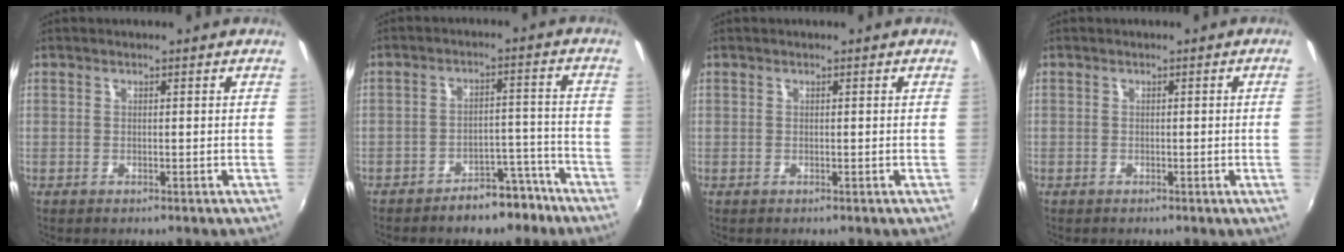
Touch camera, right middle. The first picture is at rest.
{"total": 7.6, "force": [-6.1, 3.6, 2.9], "torque": [-0.047, 0.036, -0.070]}
{"total": 0.0}
{"total": 1.4, "force": [-0.1, -0.8, 1.1], "torque": [-0.010, -0.010, -0.001]}